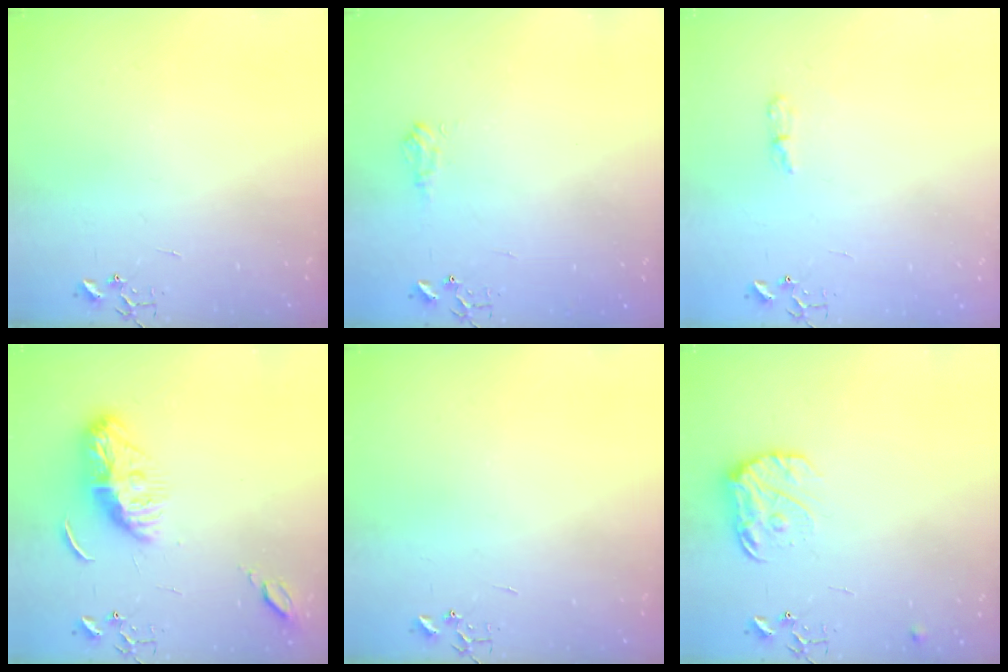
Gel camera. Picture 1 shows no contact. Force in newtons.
{"total": 6.8, "press": 6.8, "slide": 0.8}
{"total": 4.7, "press": 4.7, "slide": 0.7}
{"total": 11.3, "press": 11.3, "slide": 0.3}
{"total": 0.0}
{"total": 11.5, "press": 11.5, "slide": 0.6}